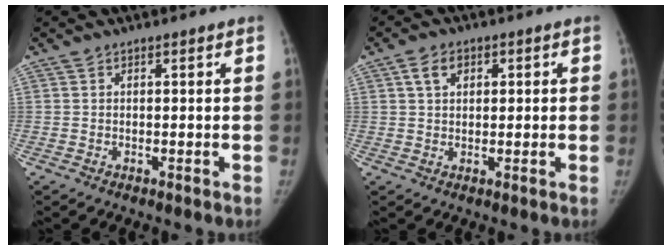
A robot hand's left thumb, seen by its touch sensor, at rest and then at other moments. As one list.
[{"total": 4.3, "force": [1.6, 2.8, 2.8], "torque": [-0.040, 0.002, 0.029]}]